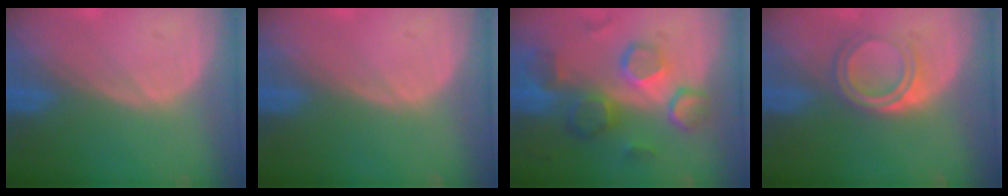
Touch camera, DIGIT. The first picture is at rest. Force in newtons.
{"total": 0.0}
{"total": 10.2, "press": 9.1, "slide": 4.6}
{"total": 4.2, "press": 4.0, "slide": 1.1}